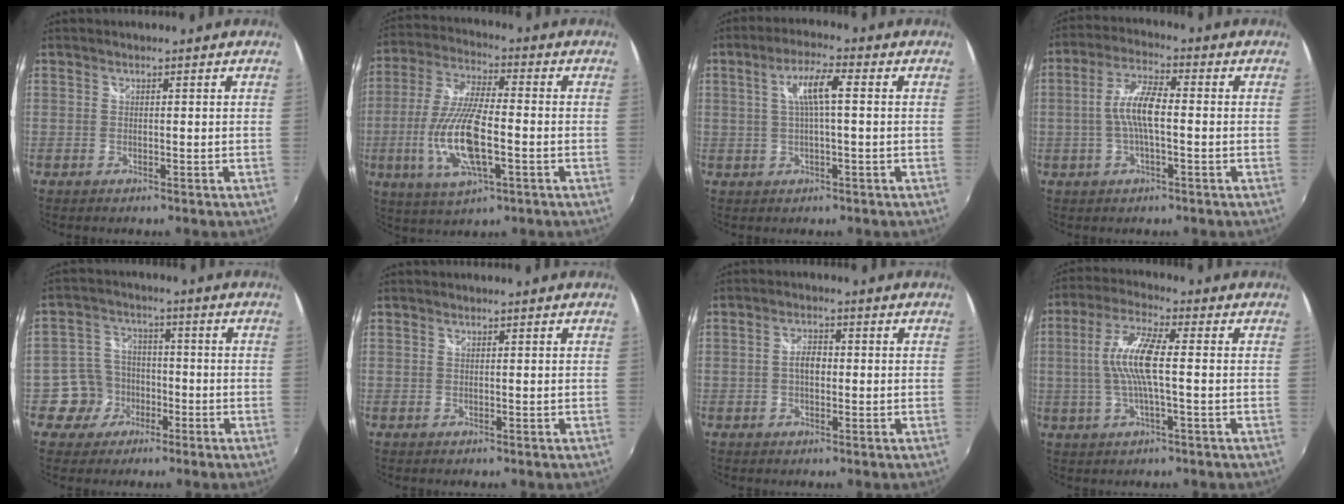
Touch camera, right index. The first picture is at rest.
{"total": 15.0, "force": [-3.6, 4.8, 13.8], "torque": [-0.287, -0.012, -0.066]}
{"total": 6.1, "force": [0.9, 0.8, 6.0], "torque": [-0.110, 0.007, 0.019]}
{"total": 7.6, "force": [-0.8, 2.0, 7.3], "torque": [-0.147, 0.011, -0.016]}
{"total": 7.2, "force": [-3.1, 6.4, 0.9], "torque": [-0.041, 0.028, -0.051]}
{"total": 0.0}
{"total": 3.5, "force": [-0.2, 2.0, 2.8], "torque": [-0.050, 0.007, -0.004]}
{"total": 10.0, "force": [-0.1, 1.9, 9.8], "torque": [-0.194, 0.006, -0.001]}